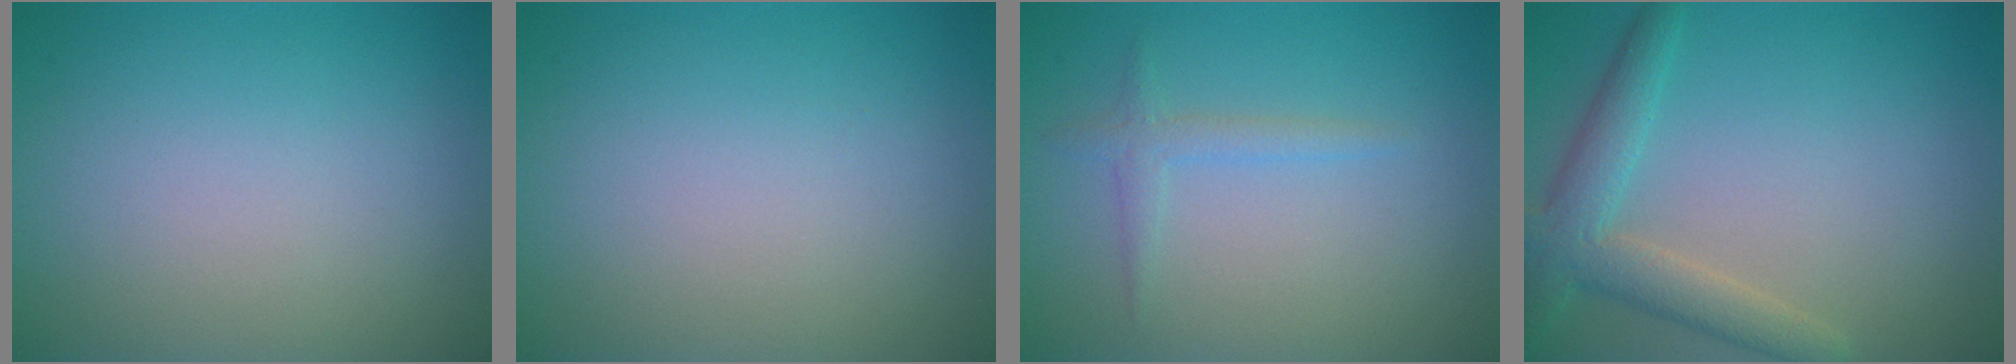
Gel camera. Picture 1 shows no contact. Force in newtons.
{"total": 0.0}
{"total": 1.4, "press": 1.4, "slide": 0.1}
{"total": 4.0, "press": 4.0, "slide": 0.3}